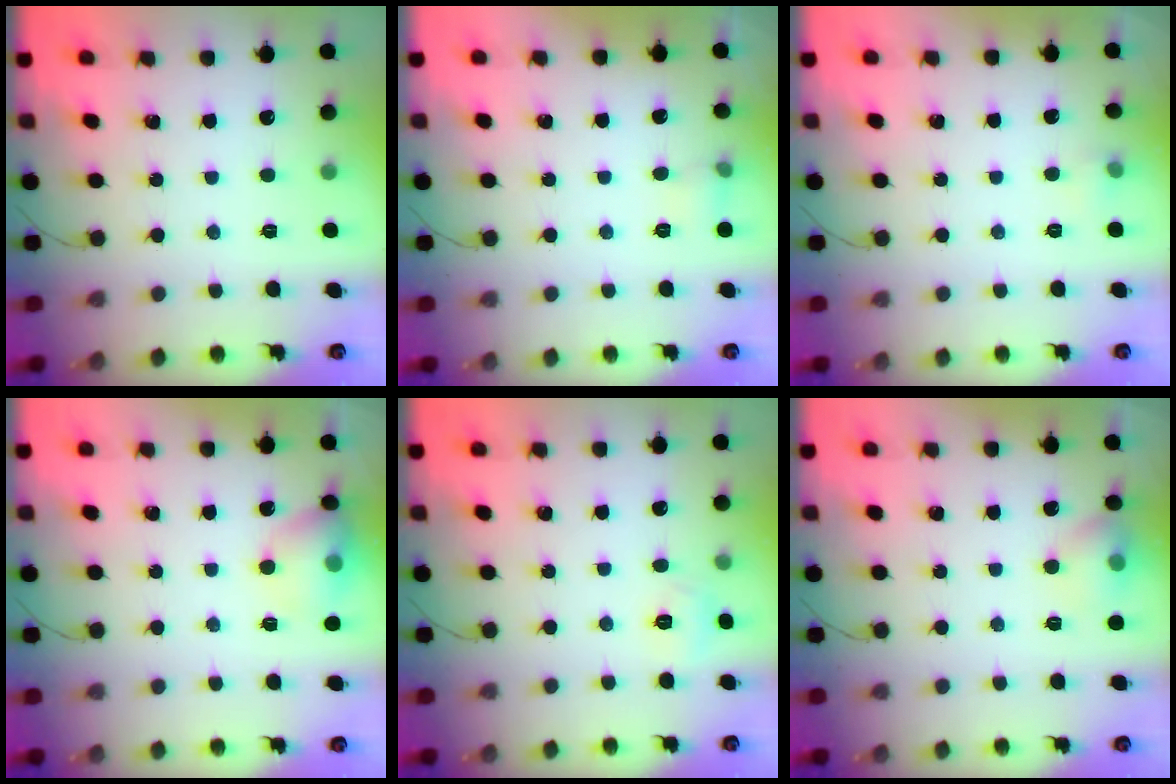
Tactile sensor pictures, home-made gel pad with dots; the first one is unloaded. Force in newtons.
{"total": 5.4, "press": 5.1, "slide": 1.8}
{"total": 7.7, "press": 3.2, "slide": 7.0}
{"total": 10.4, "press": 10.2, "slide": 1.6}
{"total": 3.9, "press": 3.7, "slide": 1.1}
{"total": 7.2, "press": 7.0, "slide": 1.8}